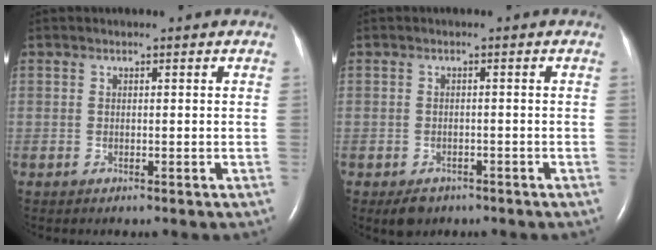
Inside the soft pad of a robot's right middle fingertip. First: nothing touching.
{"total": 2.9, "force": [-2.0, 1.9, 1.0], "torque": [-0.019, -0.001, -0.022]}